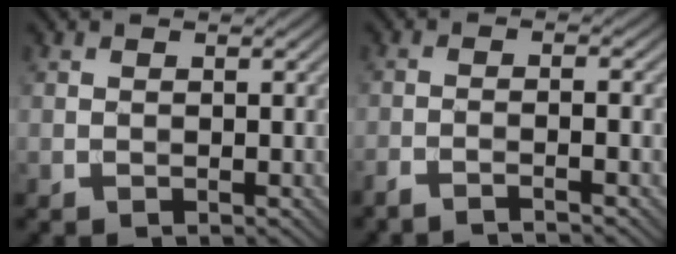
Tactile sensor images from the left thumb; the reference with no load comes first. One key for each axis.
{"total": 3.0, "fx": -2.1, "fy": 0.2, "fz": 2.1, "tx": -0.025, "ty": 0.004, "tz": -0.055}